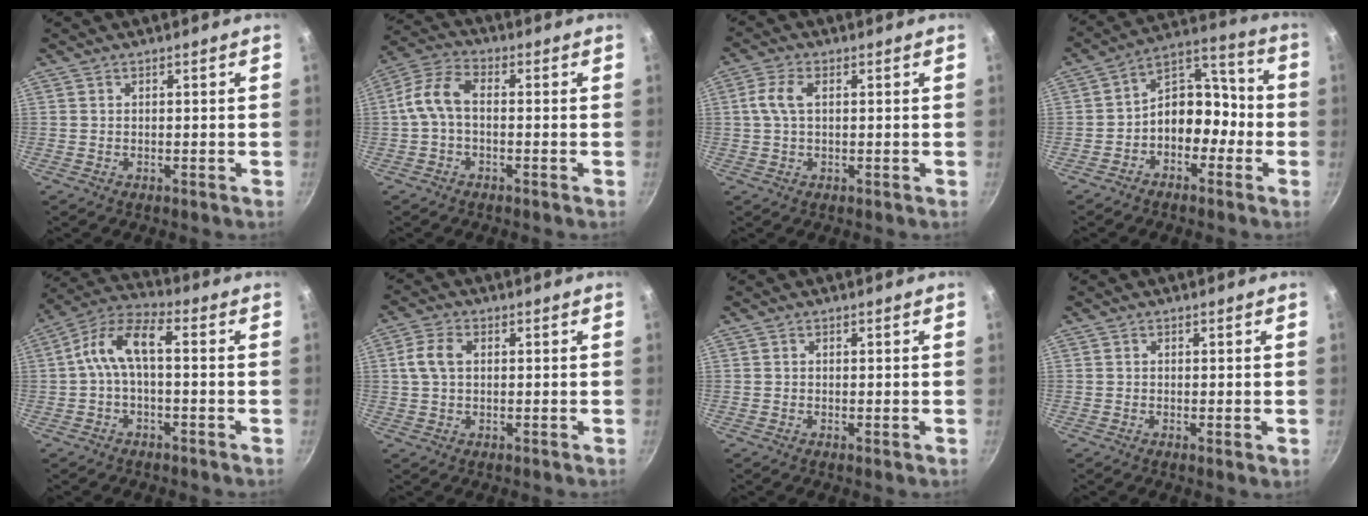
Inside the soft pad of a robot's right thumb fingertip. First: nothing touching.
{"total": 7.7, "force": [-0.4, 4.5, 6.3], "torque": [-0.130, 0.027, -0.017]}
{"total": 4.7, "force": [0.8, 2.5, 3.8], "torque": [-0.097, 0.013, 0.014]}
{"total": 12.1, "force": [-2.7, 8.2, 8.4], "torque": [-0.093, 0.051, -0.059]}
{"total": 9.6, "force": [0.2, 4.5, 8.5], "torque": [-0.168, 0.040, -0.006]}
{"total": 5.1, "force": [0.9, 3.3, 3.8], "torque": [-0.086, 0.012, 0.015]}
{"total": 0.7, "force": [-0.2, 0.2, 0.6], "torque": [-0.015, -0.004, -0.004]}
{"total": 1.3, "force": [-0.2, 0.3, 1.3], "torque": [-0.027, -0.006, -0.006]}